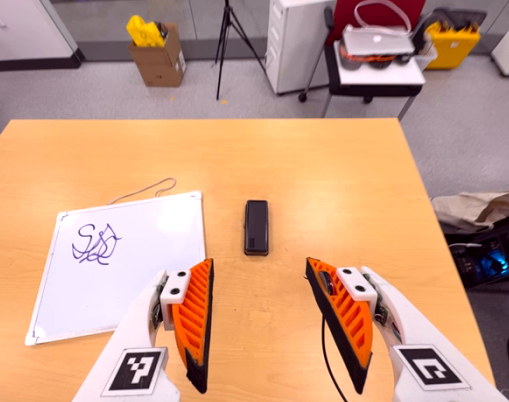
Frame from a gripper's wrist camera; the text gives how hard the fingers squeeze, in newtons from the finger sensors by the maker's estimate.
{"total": 0.0}